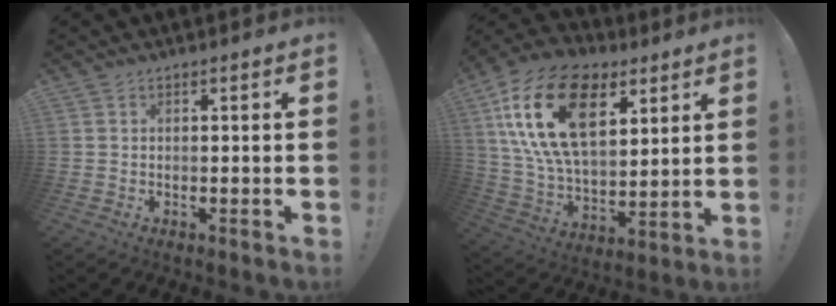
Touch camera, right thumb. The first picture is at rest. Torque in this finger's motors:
{"motor_torque": [2.10, 2.91, 1.48, -0.45, 0.71]}